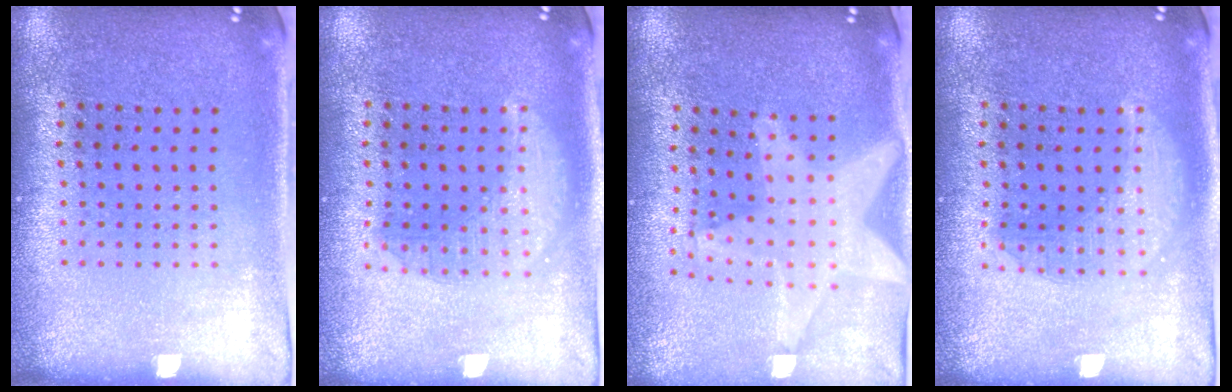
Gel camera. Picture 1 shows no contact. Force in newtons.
{"total": 1.4, "press": 1.4, "slide": 0.2}
{"total": 2.1, "press": 1.7, "slide": 1.2}
{"total": 2.4, "press": 2.4, "slide": 0.3}